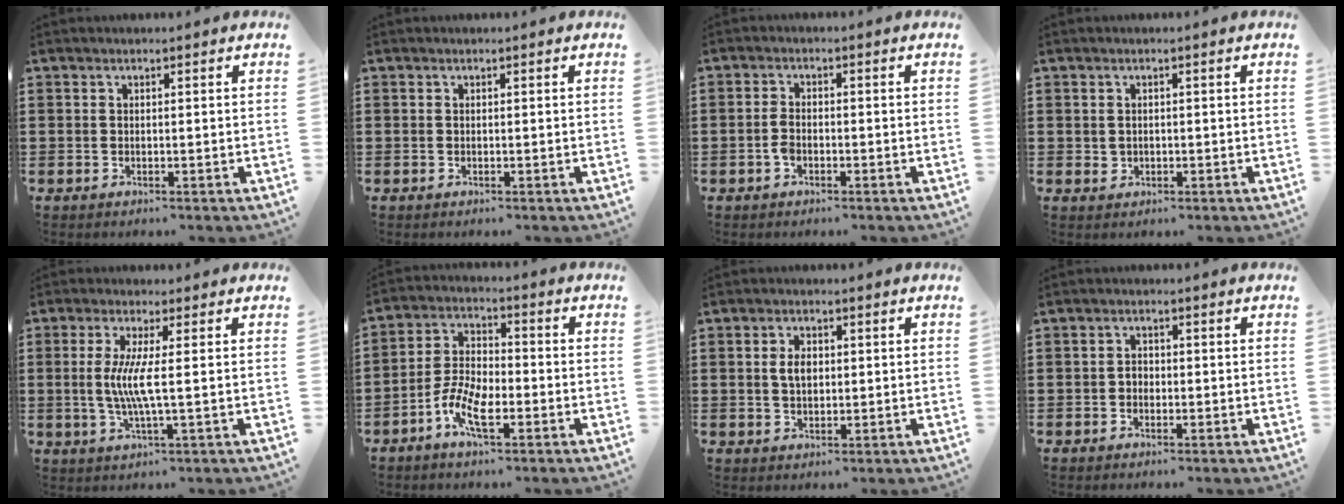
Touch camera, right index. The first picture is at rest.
{"total": 0.0}
{"total": 2.1, "force": [-1.0, 1.1, 1.6], "torque": [-0.047, -0.005, -0.022]}
{"total": 1.0, "force": [0.2, 0.9, 0.5], "torque": [-0.012, 0.005, 0.003]}
{"total": 5.6, "force": [0.1, -0.1, 5.6], "torque": [-0.120, -0.014, -0.005]}
{"total": 7.2, "force": [-3.5, 2.9, 5.6], "torque": [-0.141, -0.008, -0.074]}
{"total": 3.2, "force": [0.4, 2.0, 2.5], "torque": [-0.045, 0.006, 0.004]}
{"total": 1.5, "force": [-0.5, 1.2, 0.8], "torque": [-0.018, 0.003, -0.010]}